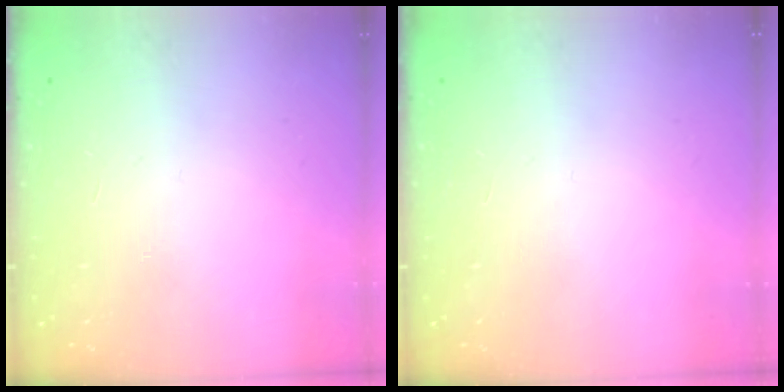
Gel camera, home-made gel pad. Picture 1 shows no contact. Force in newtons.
{"total": 0.0}